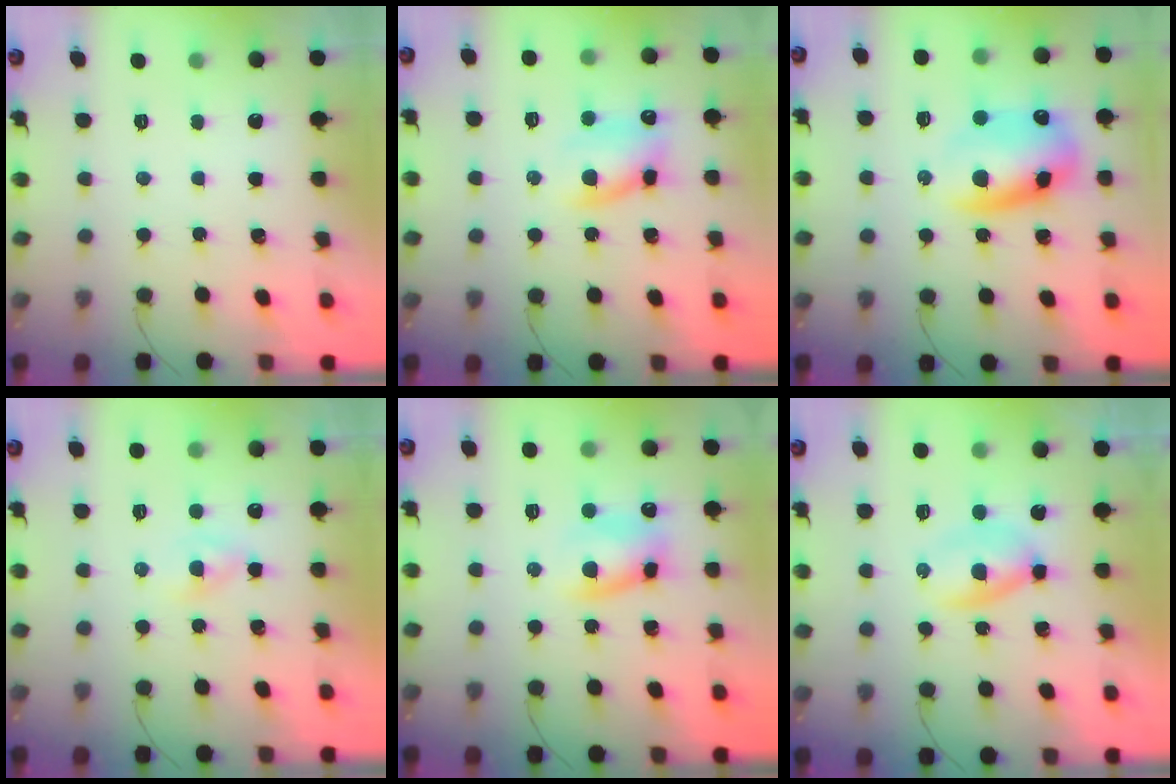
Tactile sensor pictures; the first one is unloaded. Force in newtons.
{"total": 9.5, "press": 9.3, "slide": 1.9}
{"total": 12.1, "press": 11.8, "slide": 2.4}
{"total": 1.9, "press": 1.7, "slide": 0.8}
{"total": 9.0, "press": 8.9, "slide": 1.4}
{"total": 3.3, "press": 3.2, "slide": 1.1}